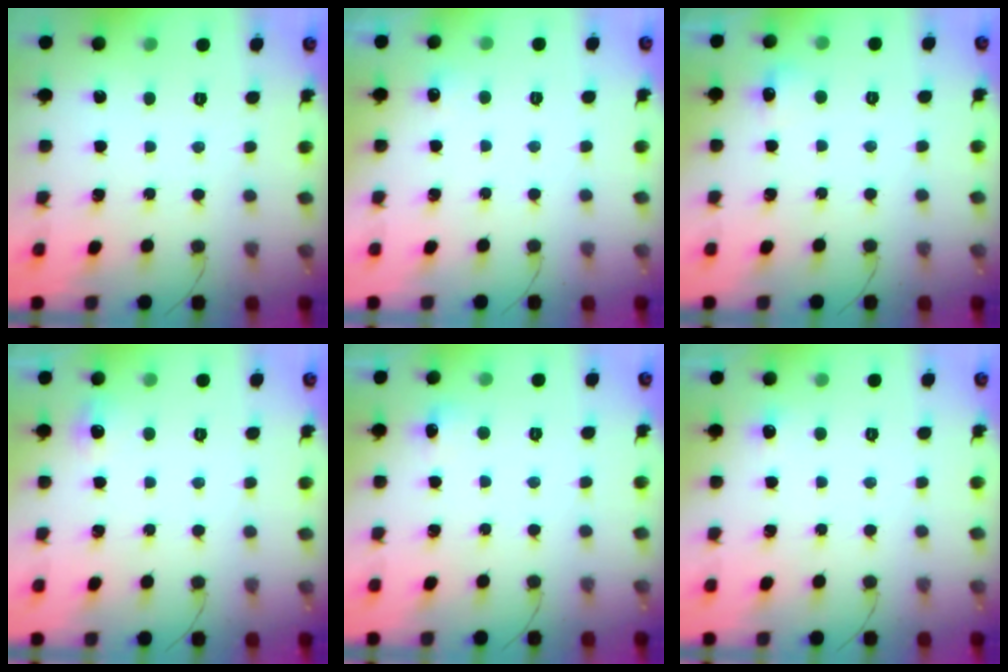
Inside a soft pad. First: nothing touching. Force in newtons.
{"total": 11.2, "press": 3.5, "slide": 10.6}
{"total": 5.8, "press": 5.6, "slide": 1.6}
{"total": 4.8, "press": 4.5, "slide": 1.8}
{"total": 5.1, "press": 4.9, "slide": 1.3}
{"total": 2.9, "press": 2.7, "slide": 1.0}